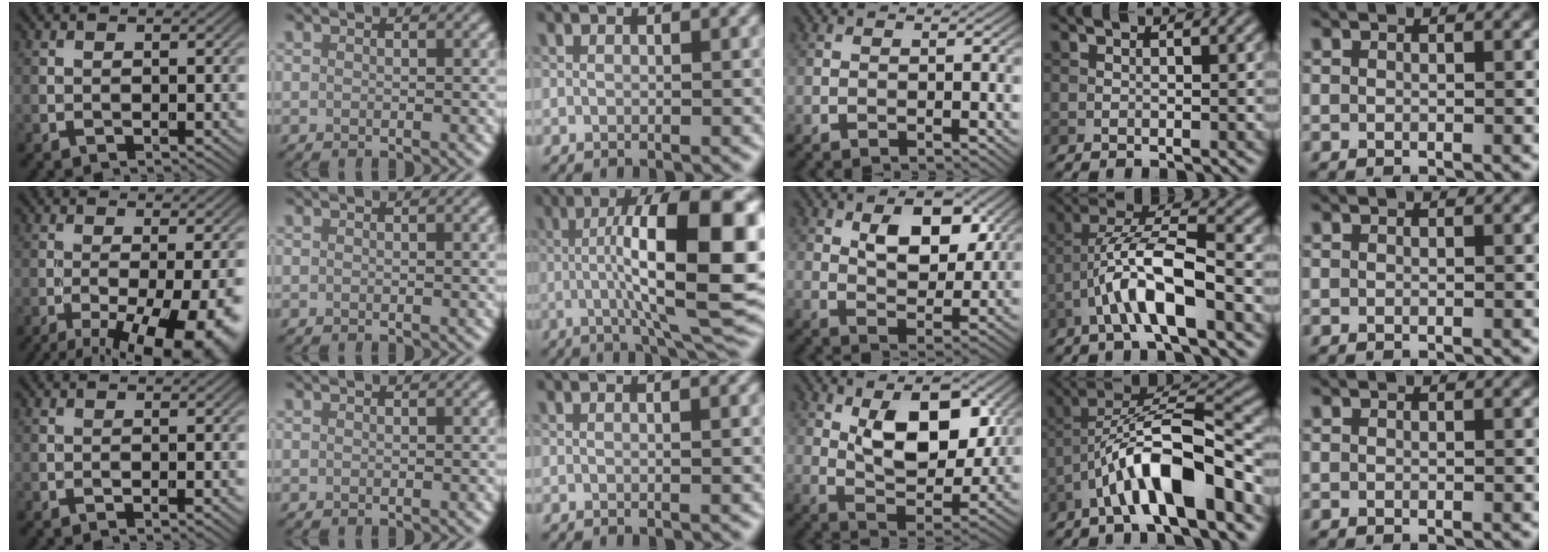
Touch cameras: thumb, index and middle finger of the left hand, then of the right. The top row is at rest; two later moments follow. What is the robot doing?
{"motion": "unscrew", "object": "dispenser bottle"}